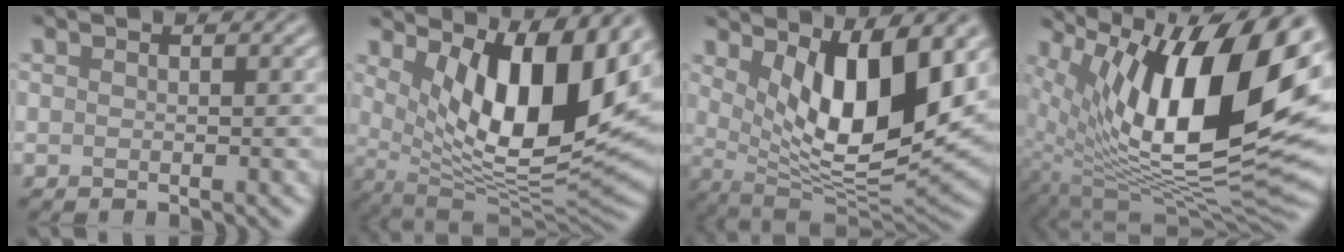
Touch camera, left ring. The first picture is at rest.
{"total": 11.3, "force": [3.9, 4.1, 9.8], "torque": [-0.152, -0.018, 0.069]}
{"total": 10.4, "force": [3.0, 3.8, 9.2], "torque": [-0.148, -0.023, 0.056]}
{"total": 16.7, "force": [5.4, 6.6, 14.4], "torque": [-0.229, 0.002, 0.093]}